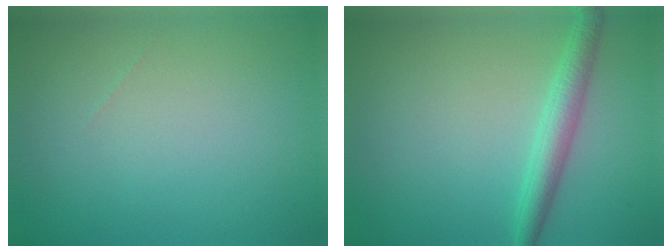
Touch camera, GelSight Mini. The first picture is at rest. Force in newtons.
{"total": 2.8, "press": 2.8, "slide": 0.0}